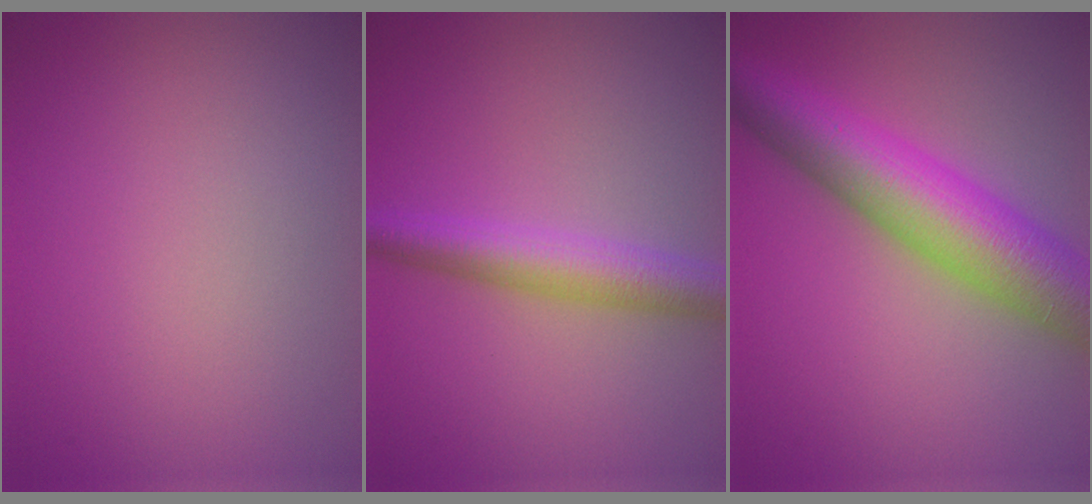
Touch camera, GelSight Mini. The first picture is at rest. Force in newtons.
{"total": 4.2, "press": 4.2, "slide": 0.1}
{"total": 10.1, "press": 10.1, "slide": 0.2}